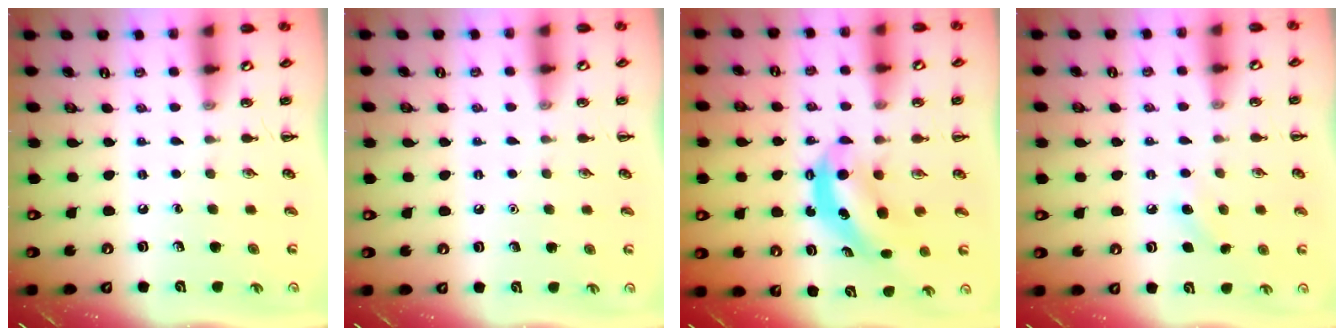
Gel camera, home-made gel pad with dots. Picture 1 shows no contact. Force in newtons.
{"total": 1.6, "press": 1.6, "slide": 0.1}
{"total": 6.3, "press": 6.2, "slide": 0.6}
{"total": 6.6, "press": 6.2, "slide": 2.1}